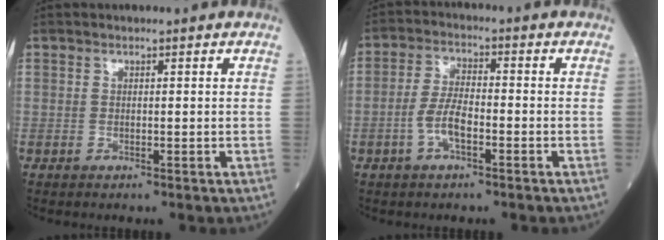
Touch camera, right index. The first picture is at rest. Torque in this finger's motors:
{"motor_torque": [0.56, -0.15, 0.22, 0.05]}